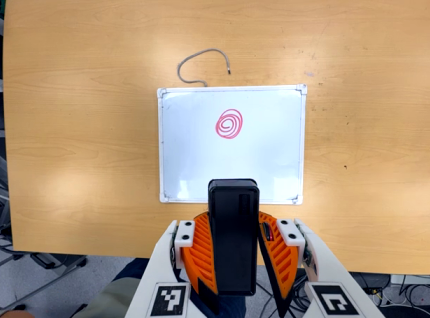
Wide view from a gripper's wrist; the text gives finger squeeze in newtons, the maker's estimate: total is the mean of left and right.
{"total": 8.8, "left": 7.6, "right": 9.9}